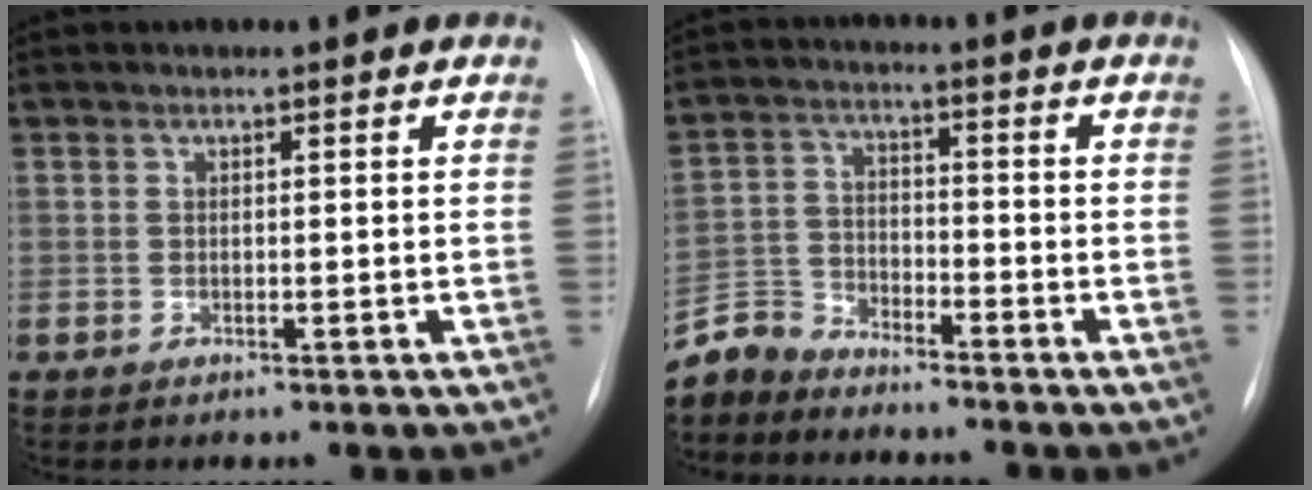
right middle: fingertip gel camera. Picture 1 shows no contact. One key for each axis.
{"total": 6.5, "fx": -6.3, "fy": 1.4, "fz": -0.6, "tx": 0.009, "ty": 0.005, "tz": -0.129}